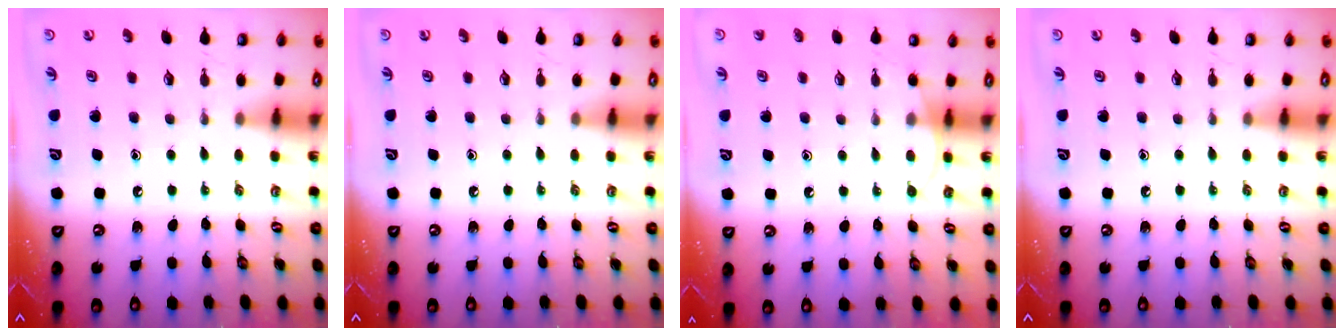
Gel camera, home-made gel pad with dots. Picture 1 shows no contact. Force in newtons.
{"total": 0.0}
{"total": 5.7, "press": 5.7, "slide": 0.6}
{"total": 0.0}